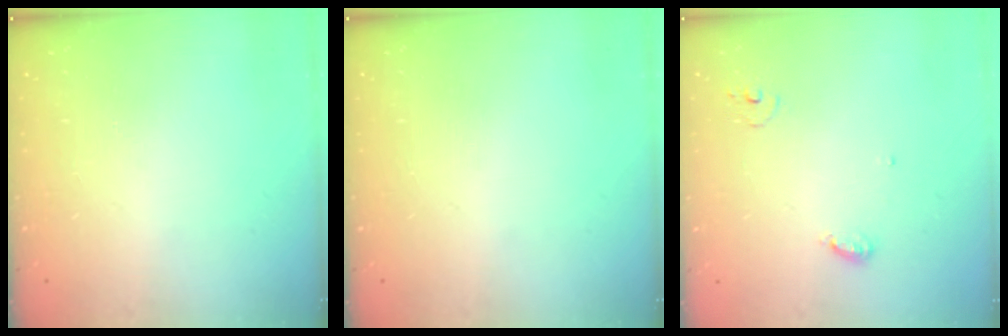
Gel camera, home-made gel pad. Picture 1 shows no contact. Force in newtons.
{"total": 0.0}
{"total": 4.7, "press": 4.7, "slide": 0.5}